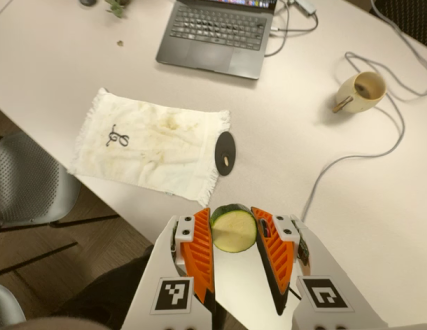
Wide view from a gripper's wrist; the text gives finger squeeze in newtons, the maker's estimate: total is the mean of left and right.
{"total": 10.7, "left": 10.6, "right": 10.8}